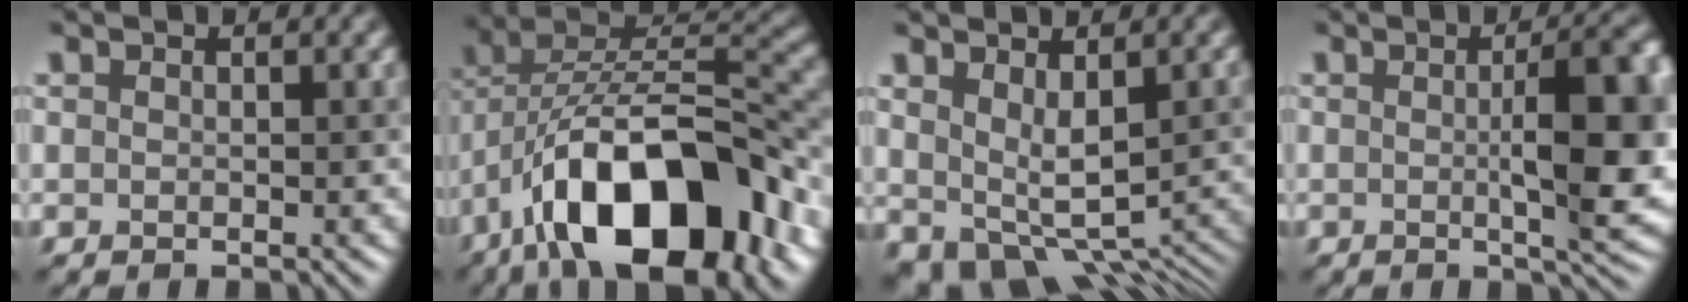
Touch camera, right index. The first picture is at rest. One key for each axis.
{"total": 14.8, "fx": -7.2, "fy": 6.6, "fz": 11.2, "tx": -0.169, "ty": 0.013, "tz": -0.126}
{"total": 6.0, "fx": -0.4, "fy": 3.4, "fz": 5.0, "tx": -0.087, "ty": -0.031, "tz": 0.010}
{"total": 8.5, "fx": 0.1, "fy": 2.0, "fz": 8.3, "tx": -0.105, "ty": 0.000, "tz": 0.002}